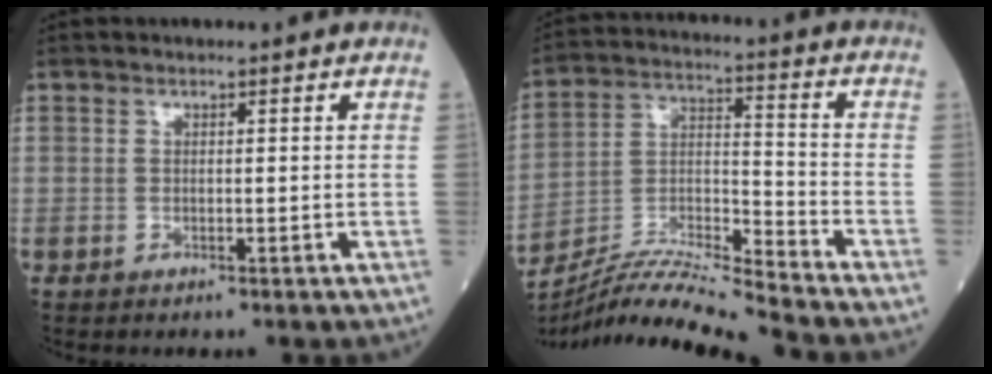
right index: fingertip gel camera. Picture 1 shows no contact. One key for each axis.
{"total": 13.2, "fx": -12.5, "fy": -2.2, "fz": 3.6, "tx": -0.067, "ty": 0.010, "tz": -0.233}